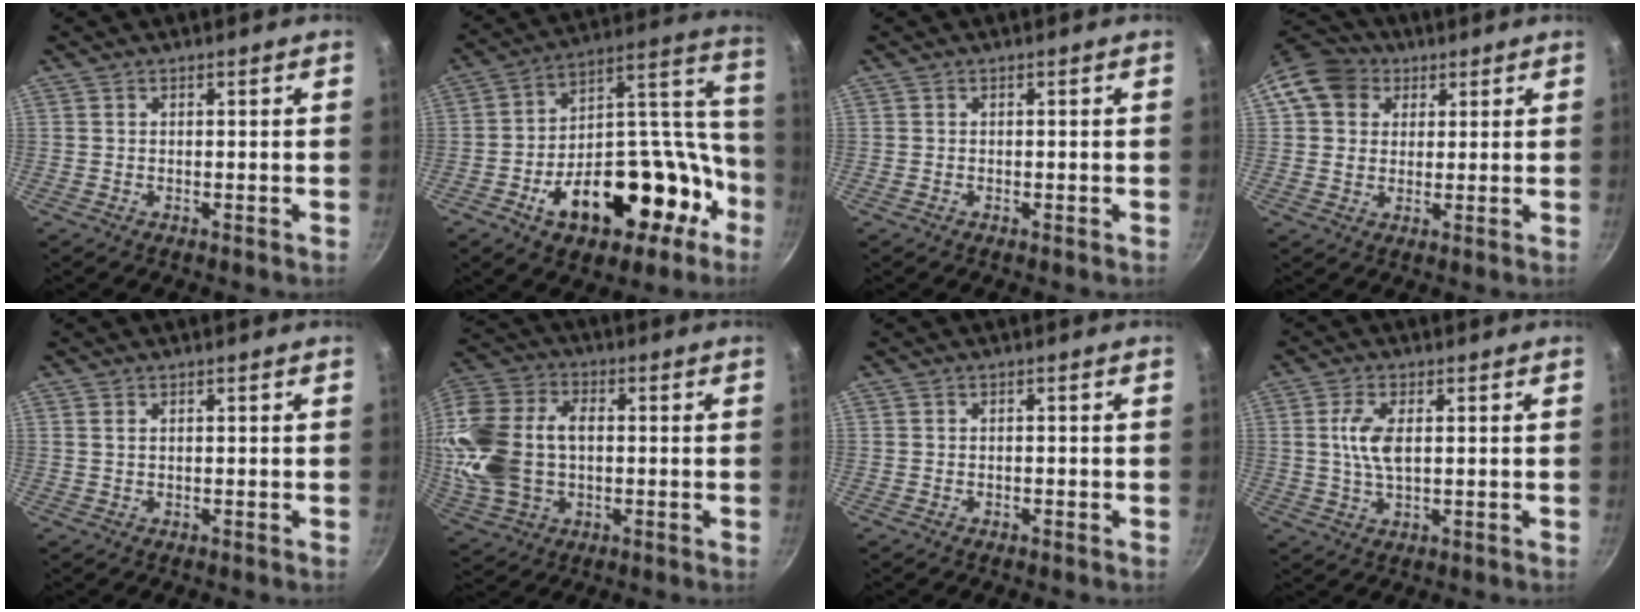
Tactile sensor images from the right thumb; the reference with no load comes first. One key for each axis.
{"total": 28.1, "fx": -11.6, "fy": 16.4, "fz": 19.6, "tx": -0.244, "ty": 0.099, "tz": -0.163}
{"total": 0.0}
{"total": 10.6, "fx": 3.8, "fy": 8.8, "fz": 4.5, "tx": -0.063, "ty": 0.013, "tz": 0.053}
{"total": 0.7, "fx": 0.3, "fy": 0.4, "fz": 0.5, "tx": -0.010, "ty": 0.001, "tz": 0.006}
{"total": 18.5, "fx": 0.1, "fy": 12.8, "fz": 13.3, "tx": -0.268, "ty": 0.026, "tz": 0.004}
{"total": 0.6, "fx": -0.4, "fy": 0.3, "fz": 0.3, "tx": -0.007, "ty": 0.004, "tz": -0.008}
{"total": 6.3, "fx": 1.0, "fy": 2.9, "fz": 5.5, "tx": -0.109, "ty": 0.001, "tz": 0.018}